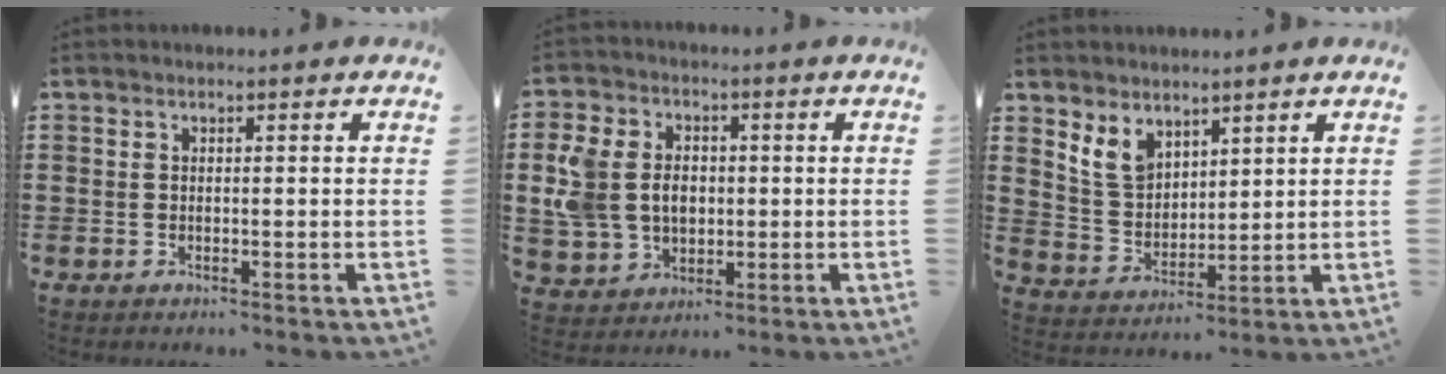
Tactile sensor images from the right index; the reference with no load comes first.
{"total": 7.9, "force": [0.5, 6.6, 4.4], "torque": [-0.134, 0.013, 0.004]}
{"total": 5.7, "force": [3.9, 3.6, 2.1], "torque": [-0.062, 0.003, 0.076]}